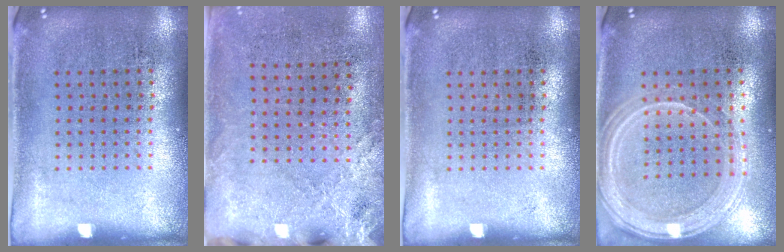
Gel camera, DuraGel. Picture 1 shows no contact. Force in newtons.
{"total": 2.5, "press": 2.1, "slide": 1.4}
{"total": 0.0}
{"total": 1.4, "press": 1.4, "slide": 0.2}